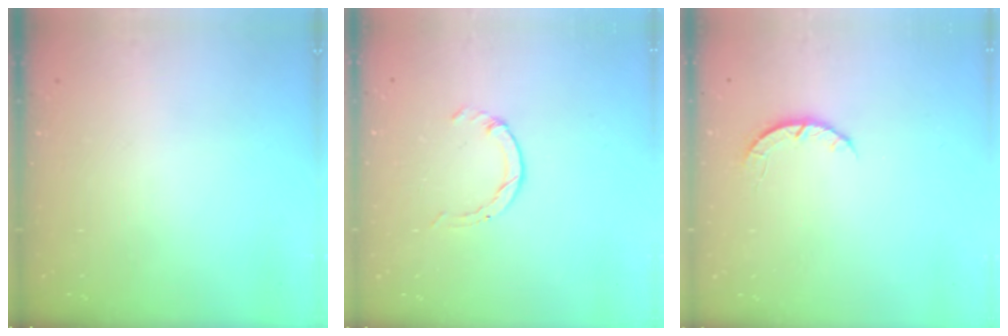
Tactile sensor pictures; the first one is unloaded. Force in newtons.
{"total": 0.5, "press": 0.5, "slide": 0.1}
{"total": 2.7, "press": 2.6, "slide": 0.4}